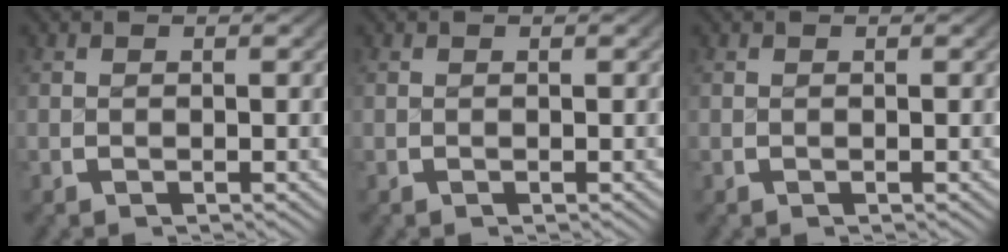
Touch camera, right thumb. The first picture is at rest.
{"total": 0.0}
{"total": 0.0}